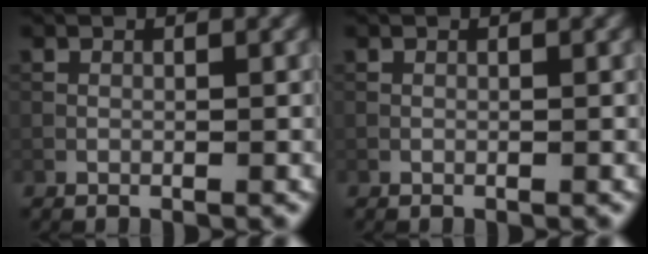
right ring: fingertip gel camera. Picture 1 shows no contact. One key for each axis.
{"total": 0.0}